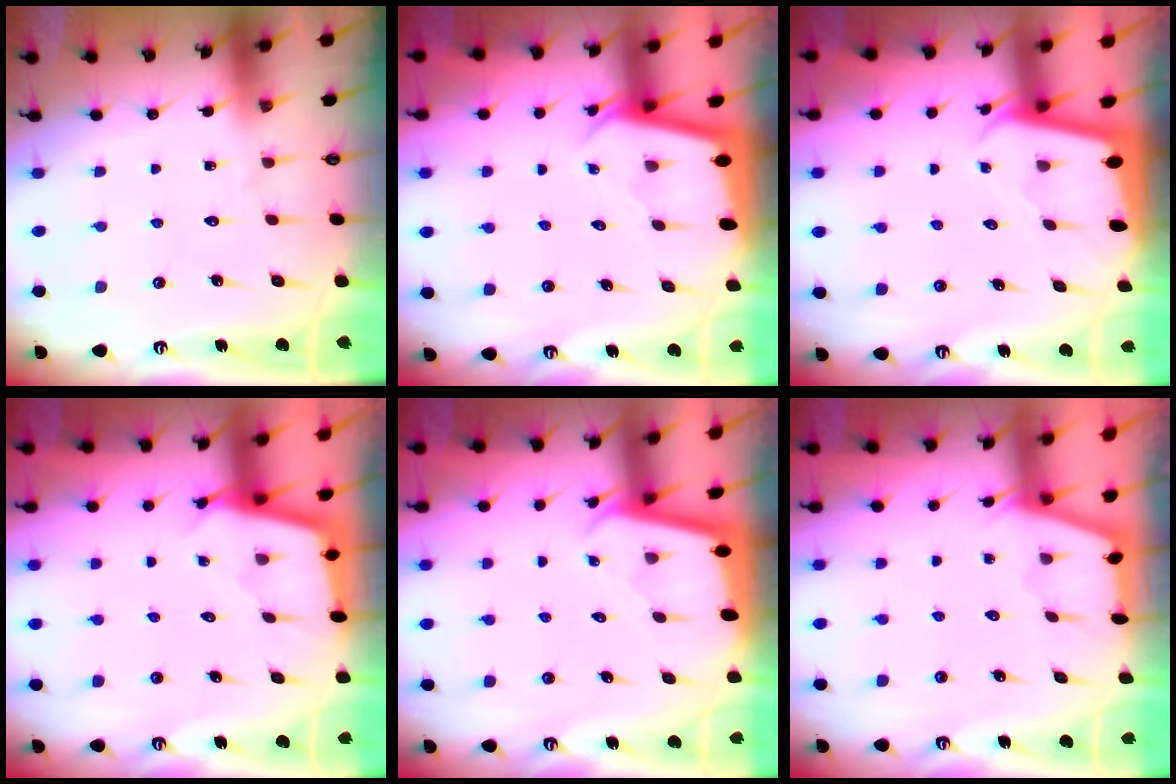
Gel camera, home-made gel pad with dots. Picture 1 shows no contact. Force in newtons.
{"total": 2.0, "press": 2.0, "slide": 0.1}
{"total": 2.0, "press": 2.0, "slide": 0.1}
{"total": 2.2, "press": 2.2, "slide": 0.2}
{"total": 1.8, "press": 1.8, "slide": 0.1}
{"total": 1.7, "press": 1.7, "slide": 0.4}